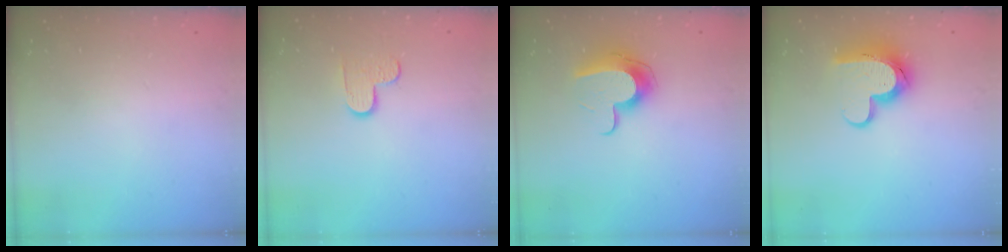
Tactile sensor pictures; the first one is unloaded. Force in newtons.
{"total": 5.3, "press": 5.3, "slide": 0.3}
{"total": 11.5, "press": 11.5, "slide": 0.4}
{"total": 12.4, "press": 12.3, "slide": 1.0}